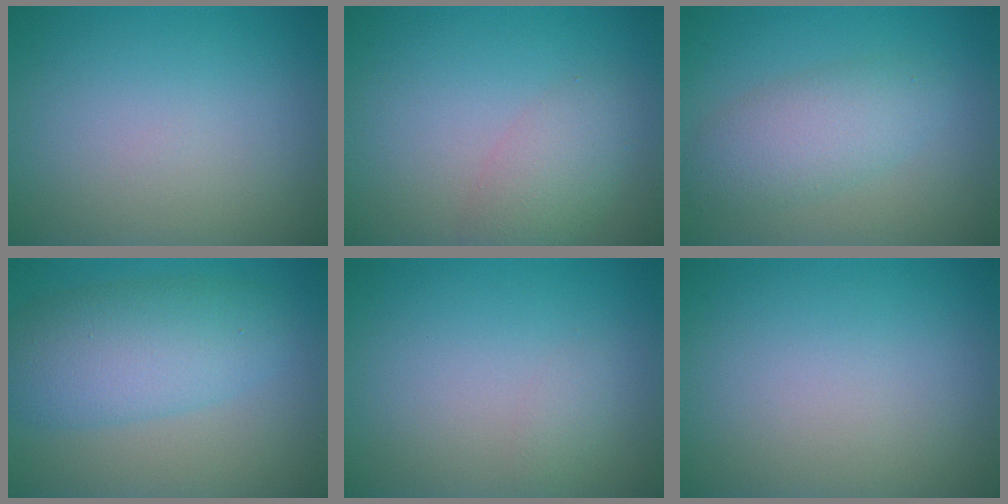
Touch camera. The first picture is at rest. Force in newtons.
{"total": 3.0, "press": 3.0, "slide": 0.1}
{"total": 3.9, "press": 3.9, "slide": 0.2}
{"total": 6.5, "press": 6.5, "slide": 0.2}
{"total": 0.8, "press": 0.8, "slide": 0.0}
{"total": 0.0}